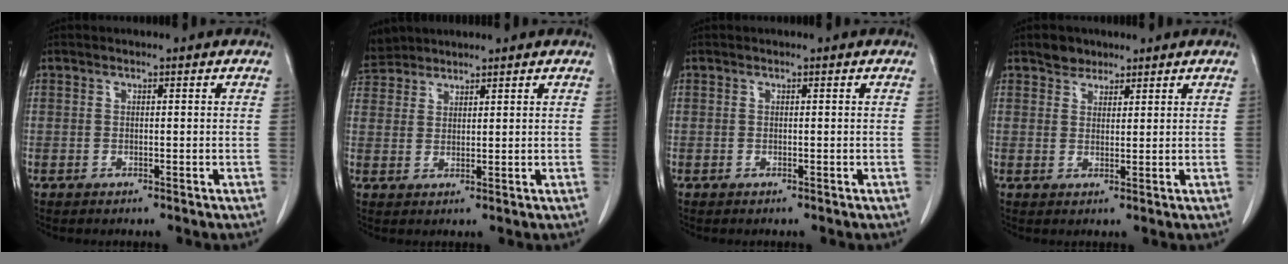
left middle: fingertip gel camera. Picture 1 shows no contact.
{"total": 4.8, "force": [4.6, 1.3, 0.1], "torque": [-0.011, 0.016, 0.092]}
{"total": 0.0}
{"total": 2.8, "force": [2.2, 1.7, 0.4], "torque": [-0.006, 0.005, 0.036]}